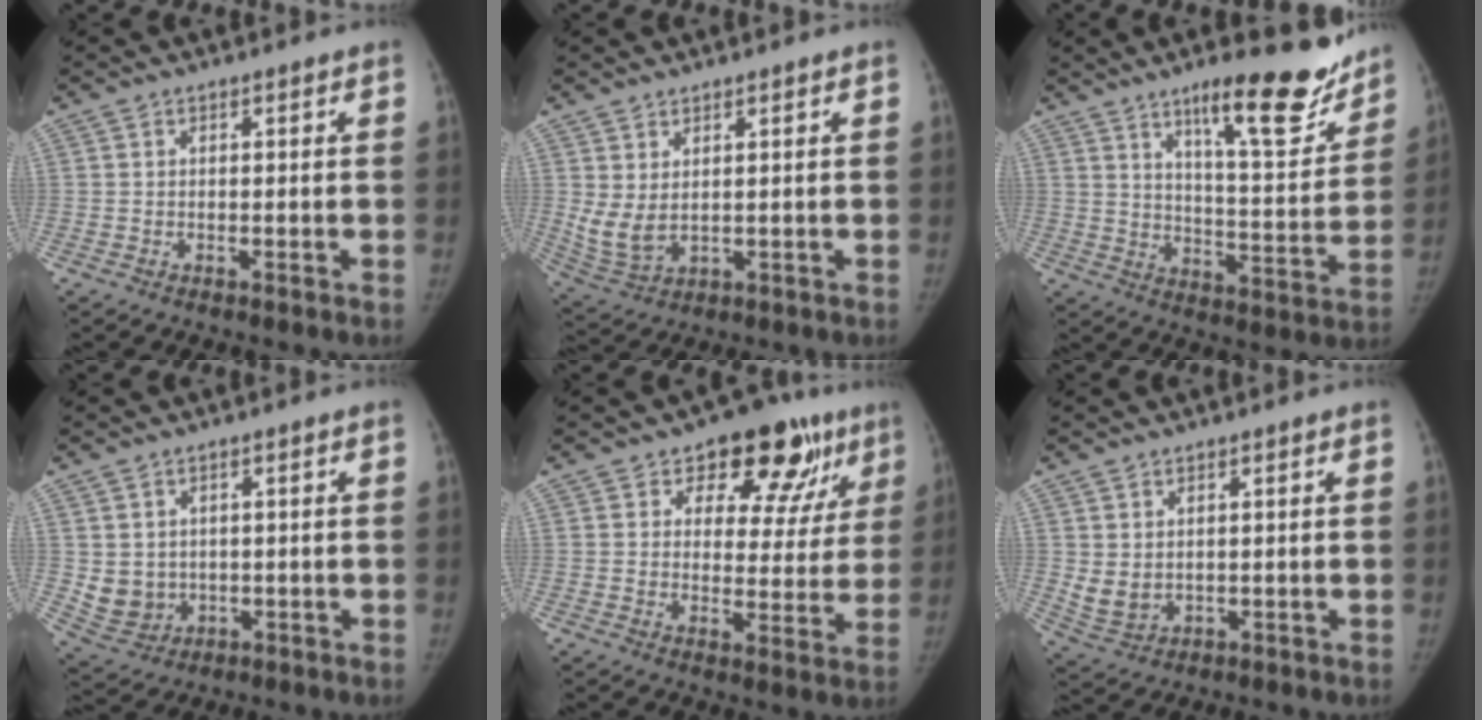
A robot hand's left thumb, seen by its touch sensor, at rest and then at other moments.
{"total": 5.7, "force": [1.6, 3.1, 4.5], "torque": [-0.095, -0.012, 0.049]}
{"total": 18.2, "force": [12.6, 4.4, 12.3], "torque": [-0.130, -0.083, 0.192]}
{"total": 5.9, "force": [0.4, 5.2, 2.6], "torque": [-0.033, -0.008, 0.027]}
{"total": 15.7, "force": [9.0, 9.2, 9.0], "torque": [-0.043, -0.027, 0.118]}
{"total": 4.5, "force": [0.9, 3.3, 2.9], "torque": [-0.050, -0.014, 0.032]}